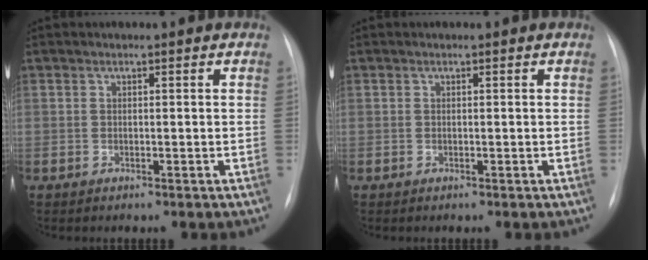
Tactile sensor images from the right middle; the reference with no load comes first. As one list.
[{"total": 0.0}]